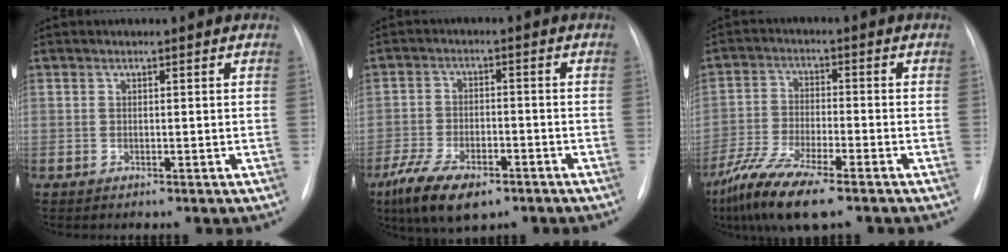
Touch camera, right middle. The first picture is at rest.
{"total": 10.1, "force": [-6.5, 4.1, 6.6], "torque": [-0.125, -0.015, -0.111]}
{"total": 10.1, "force": [-7.0, 1.6, 7.1], "torque": [-0.146, -0.024, -0.132]}